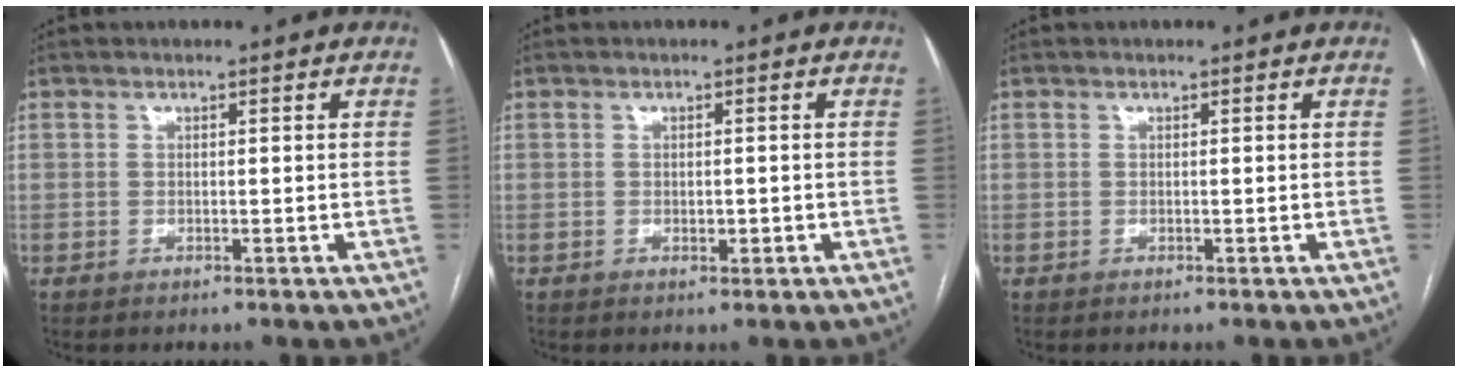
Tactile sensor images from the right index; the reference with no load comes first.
{"total": 1.2, "force": [-0.3, 0.6, 1.0], "torque": [-0.018, -0.001, -0.002]}
{"total": 0.0}